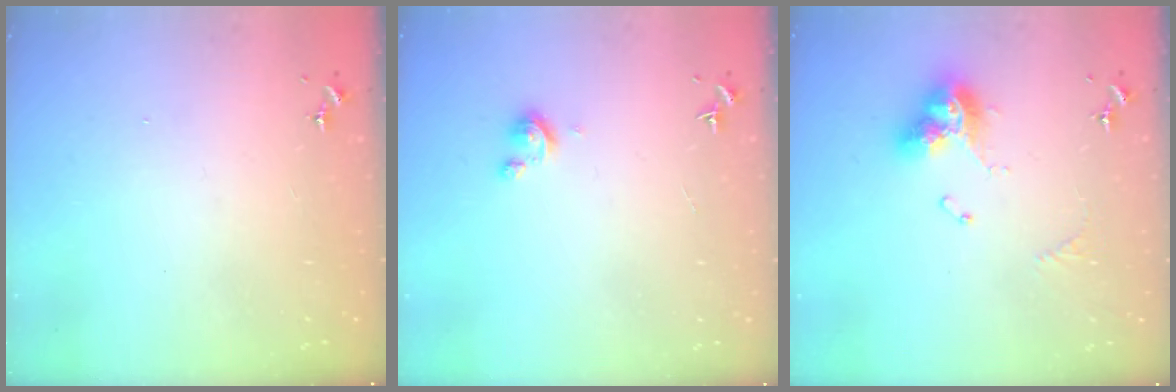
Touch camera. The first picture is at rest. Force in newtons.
{"total": 2.9, "press": 2.9, "slide": 0.3}
{"total": 12.6, "press": 12.6, "slide": 1.1}